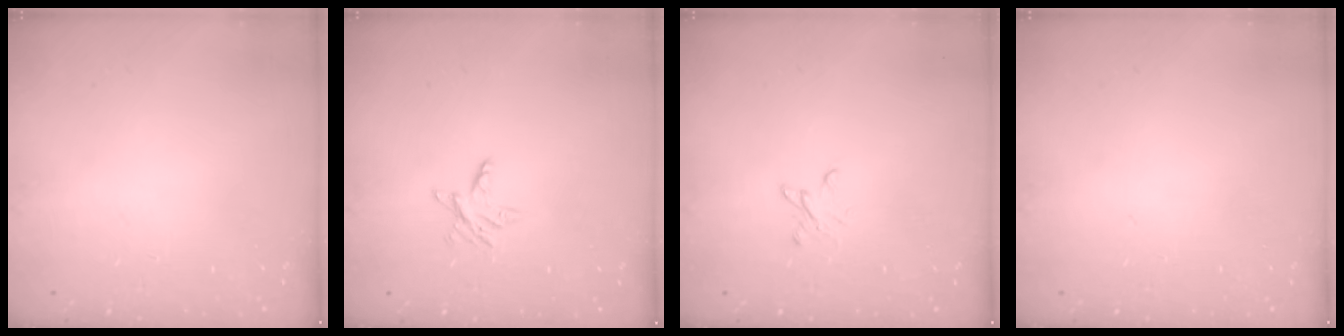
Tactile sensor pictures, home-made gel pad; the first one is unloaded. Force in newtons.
{"total": 3.9, "press": 3.9, "slide": 0.5}
{"total": 2.8, "press": 2.8, "slide": 0.3}
{"total": 0.0}